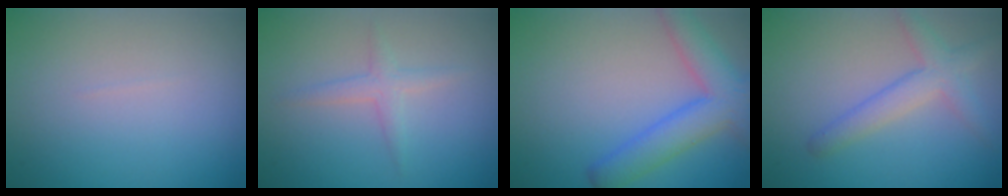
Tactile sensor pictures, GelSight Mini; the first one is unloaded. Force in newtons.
{"total": 1.5, "press": 1.5, "slide": 0.1}
{"total": 4.5, "press": 4.5, "slide": 0.3}
{"total": 3.2, "press": 3.2, "slide": 0.2}